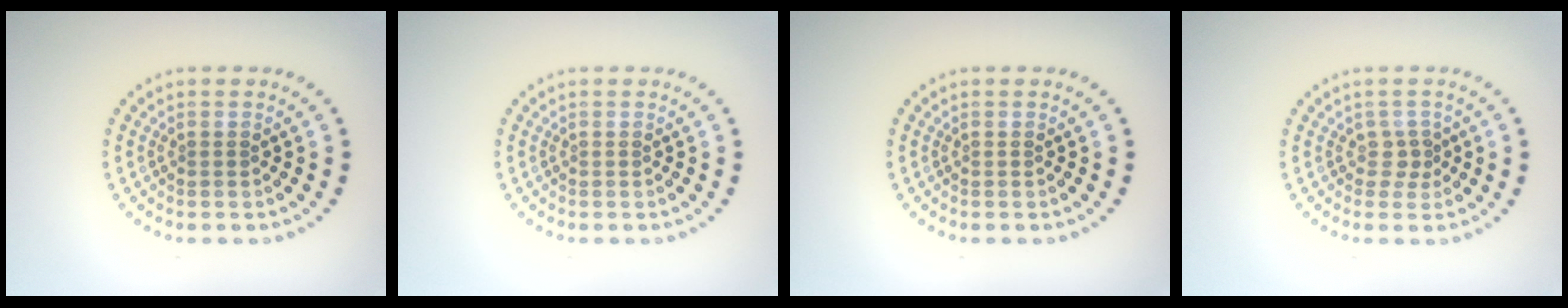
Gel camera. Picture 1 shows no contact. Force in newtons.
{"total": 0.0}
{"total": 0.0}
{"total": 1.5, "press": 1.1, "slide": 1.1}